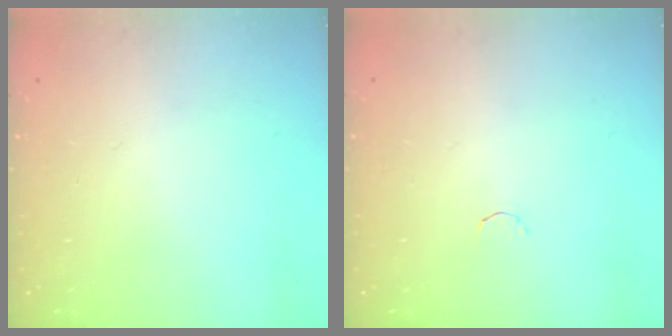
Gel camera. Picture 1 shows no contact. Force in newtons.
{"total": 1.8, "press": 1.7, "slide": 0.4}